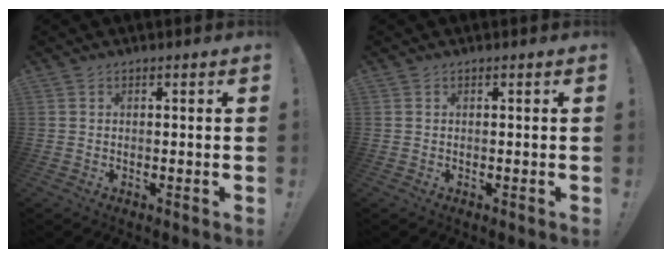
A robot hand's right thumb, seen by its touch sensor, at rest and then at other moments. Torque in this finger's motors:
{"motor_torque": [-0.18, 0.09, -0.06, 0.17, -0.12]}